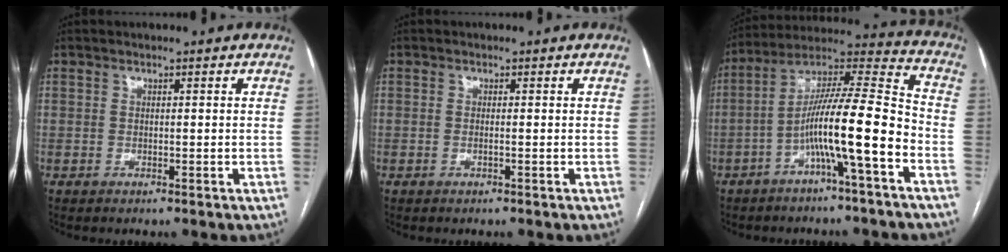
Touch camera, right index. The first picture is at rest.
{"total": 0.5, "force": [-0.1, 0.0, 0.5], "torque": [-0.012, 0.000, -0.001]}
{"total": 14.4, "force": [-5.2, 0.4, 13.4], "torque": [-0.231, 0.025, -0.092]}